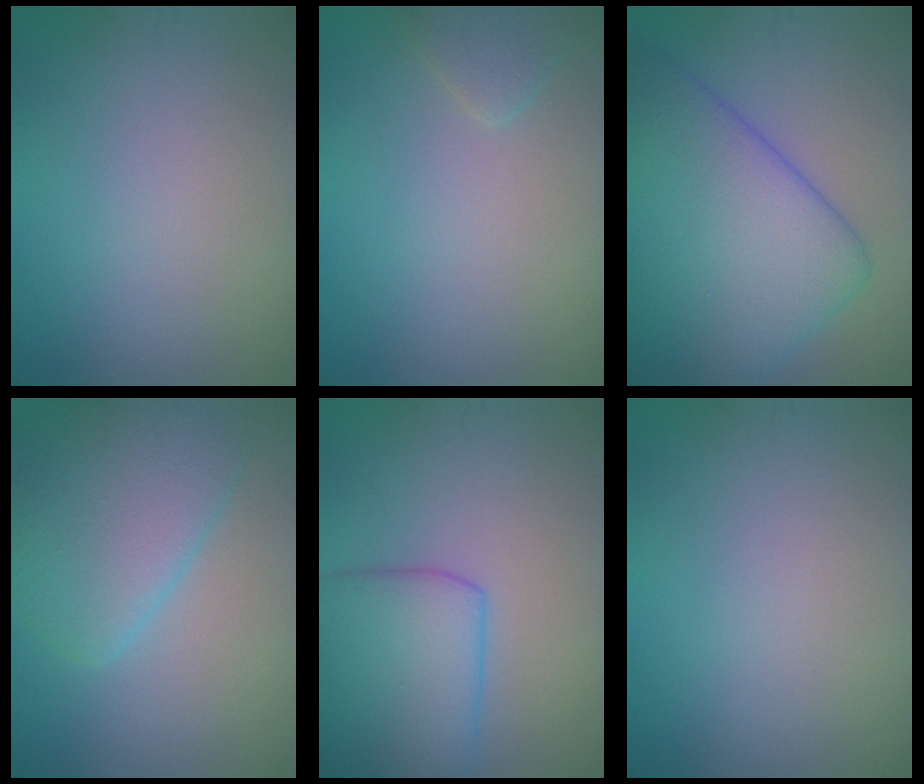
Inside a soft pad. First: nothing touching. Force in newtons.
{"total": 1.4, "press": 1.4, "slide": 0.1}
{"total": 12.6, "press": 12.6, "slide": 0.1}
{"total": 6.2, "press": 6.2, "slide": 0.3}
{"total": 6.6, "press": 6.6, "slide": 0.4}
{"total": 0.0}